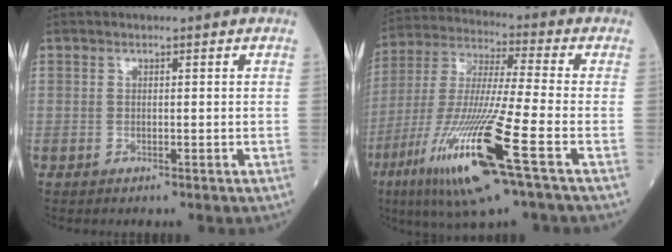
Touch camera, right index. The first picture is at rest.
{"total": 19.1, "force": [-8.4, 0.3, 17.2], "torque": [-0.375, -0.043, -0.160]}